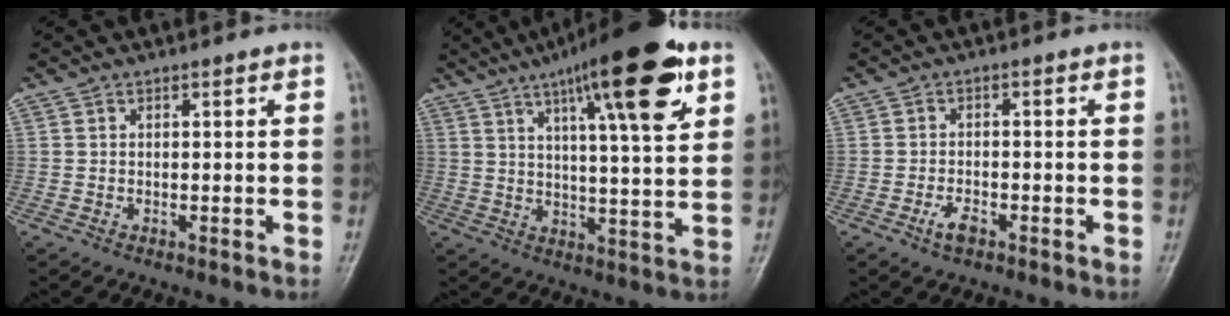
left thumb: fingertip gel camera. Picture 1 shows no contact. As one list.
[{"total": 18.5, "force": [9.4, 4.2, 15.5], "torque": [-0.212, -0.023, 0.137]}, {"total": 2.8, "force": [-1.7, 1.4, 1.7], "torque": [-0.034, 0.009, -0.033]}]